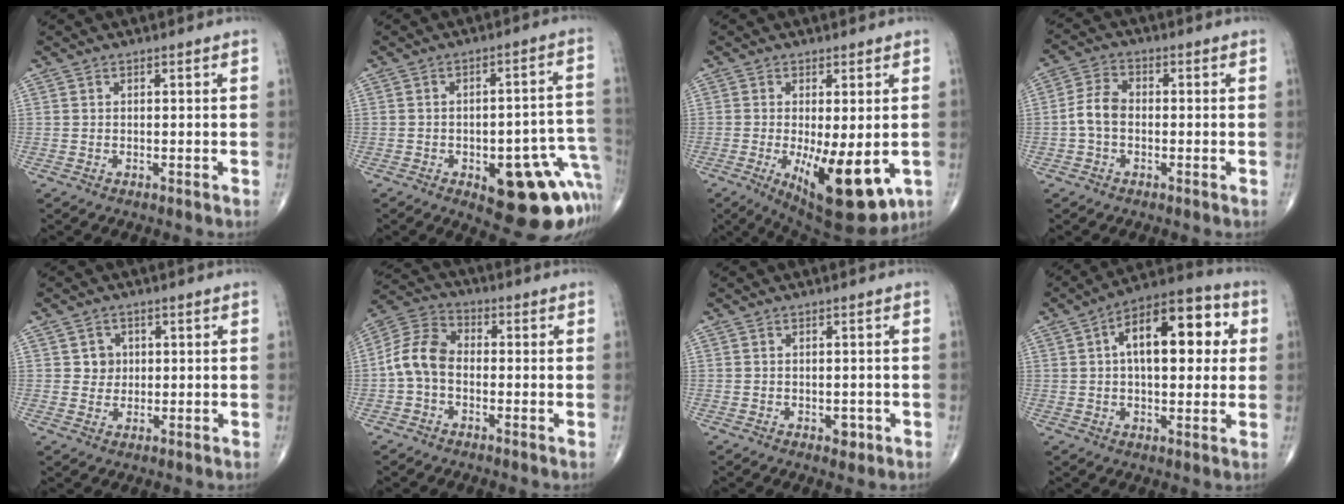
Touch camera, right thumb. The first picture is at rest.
{"total": 18.9, "force": [-7.1, 8.0, 15.6], "torque": [-0.119, 0.049, -0.068]}
{"total": 13.9, "force": [-3.6, 4.9, 12.5], "torque": [-0.186, -0.026, -0.039]}
{"total": 5.2, "force": [-0.9, 3.4, 3.8], "torque": [-0.075, 0.018, -0.026]}
{"total": 3.1, "force": [0.6, 3.0, 0.9], "torque": [0.007, 0.002, 0.007]}
{"total": 8.3, "force": [-1.4, 5.7, 5.9], "torque": [-0.108, 0.027, -0.043]}
{"total": 1.9, "force": [-0.7, 1.2, 1.2], "torque": [-0.009, 0.001, -0.008]}
{"total": 17.3, "force": [3.7, 8.5, 14.6], "torque": [-0.182, 0.025, 0.047]}